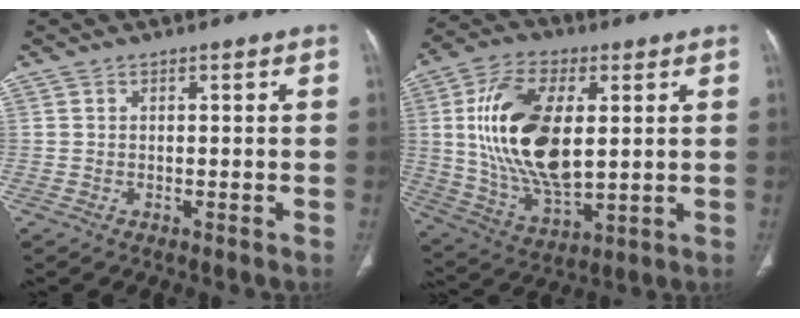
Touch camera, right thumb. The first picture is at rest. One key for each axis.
{"total": 20.7, "fx": 3.2, "fy": 10.7, "fz": 17.4, "tx": -0.325, "ty": -0.013, "tz": 0.066}